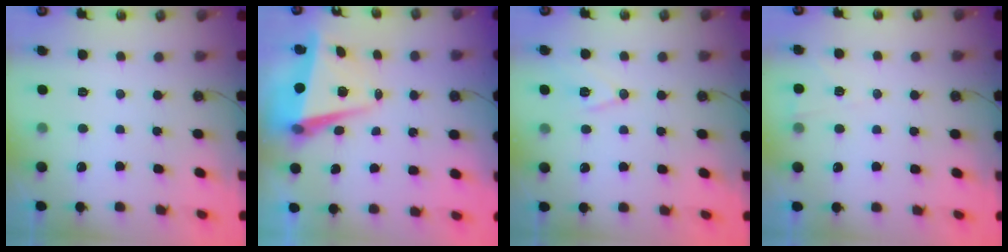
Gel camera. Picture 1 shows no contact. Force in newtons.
{"total": 7.3, "press": 7.1, "slide": 1.3}
{"total": 8.5, "press": 7.8, "slide": 3.5}
{"total": 3.6, "press": 3.1, "slide": 1.8}